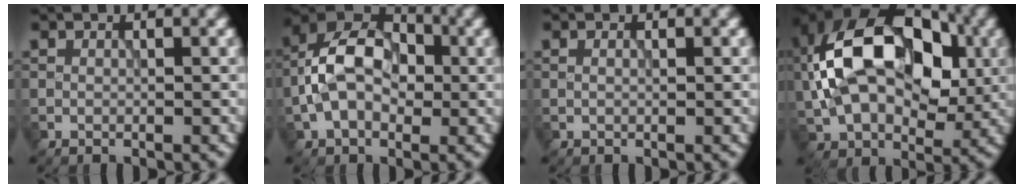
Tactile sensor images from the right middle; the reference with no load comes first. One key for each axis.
{"total": 7.7, "fx": -0.8, "fy": 5.1, "fz": 5.8, "tx": -0.104, "ty": 0.023, "tz": -0.023}
{"total": 0.6, "fx": 0.3, "fy": 0.3, "fz": 0.5, "tx": -0.007, "ty": -0.004, "tz": 0.004}
{"total": 15.5, "fx": 1.8, "fy": 9.9, "fz": 11.8, "tx": -0.205, "ty": 0.022, "tz": 0.016}